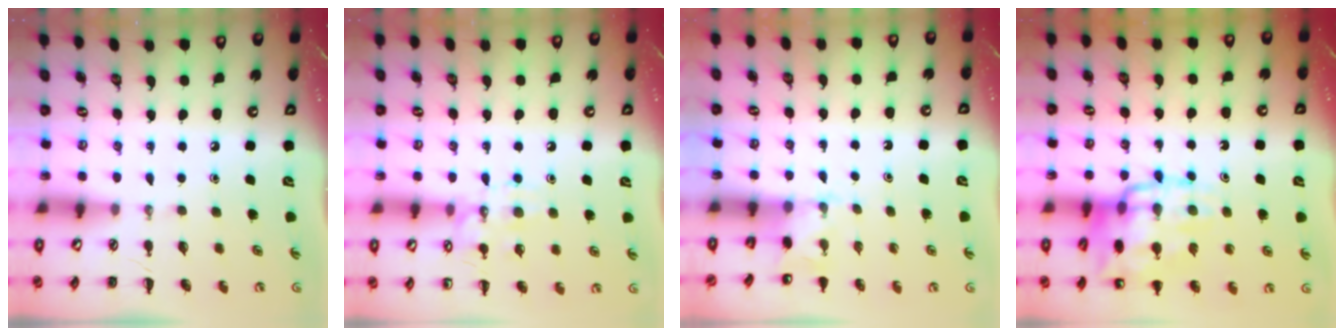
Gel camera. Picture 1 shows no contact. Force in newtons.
{"total": 10.4, "press": 10.4, "slide": 0.7}
{"total": 3.9, "press": 3.7, "slide": 1.0}
{"total": 17.7, "press": 17.5, "slide": 2.2}